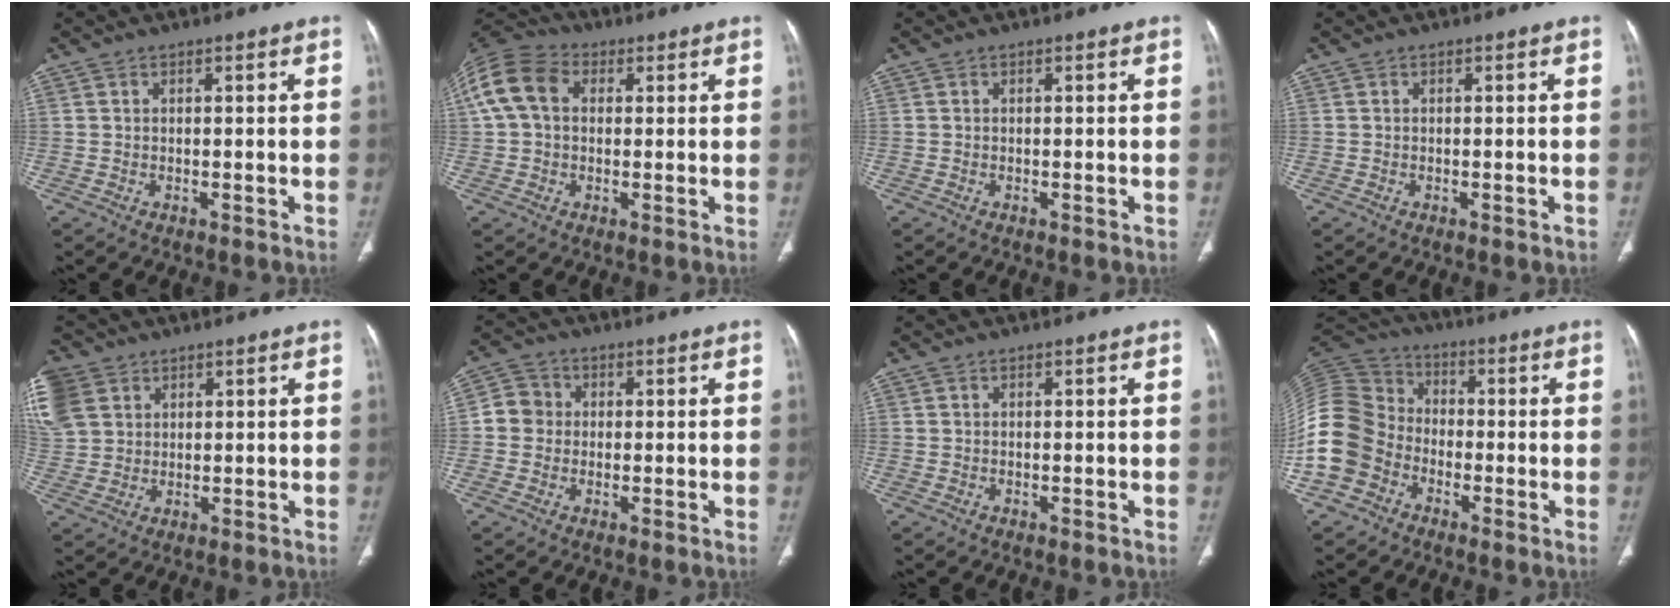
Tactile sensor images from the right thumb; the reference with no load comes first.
{"total": 11.7, "force": [2.3, 8.7, 7.6], "torque": [-0.157, 0.034, 0.034]}
{"total": 0.0}
{"total": 0.5, "force": [-0.3, 0.1, 0.4], "torque": [-0.002, 0.000, -0.004]}
{"total": 16.4, "force": [7.0, 13.0, 7.3], "torque": [-0.221, 0.031, 0.152]}
{"total": 4.8, "force": [0.1, 4.6, 1.5], "torque": [-0.009, 0.010, -0.007]}
{"total": 0.0}
{"total": 15.6, "force": [-5.4, 12.8, 7.1], "torque": [-0.153, 0.057, -0.111]}